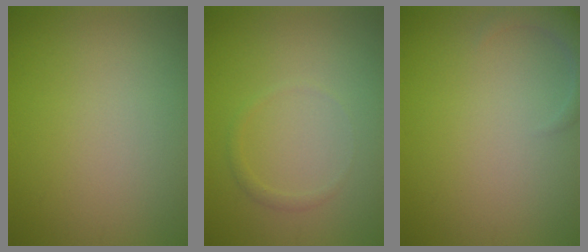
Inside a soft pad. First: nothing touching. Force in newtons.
{"total": 0.8, "press": 0.8, "slide": 0.1}
{"total": 2.6, "press": 2.6, "slide": 0.3}